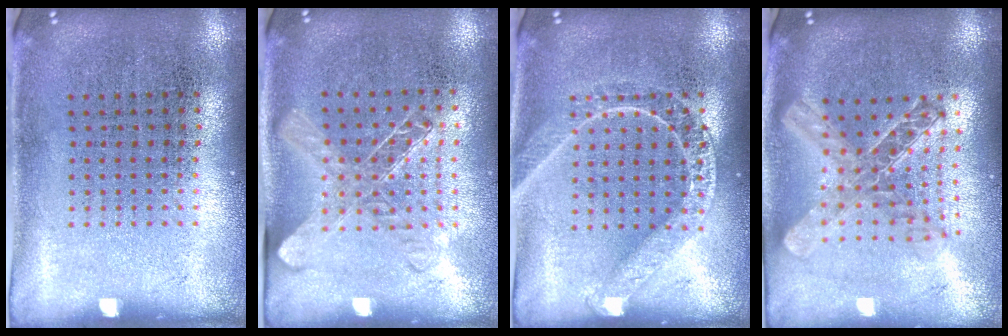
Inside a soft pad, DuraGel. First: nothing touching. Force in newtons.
{"total": 1.3, "press": 1.2, "slide": 0.7}
{"total": 2.5, "press": 2.5, "slide": 0.4}
{"total": 2.1, "press": 1.8, "slide": 1.2}